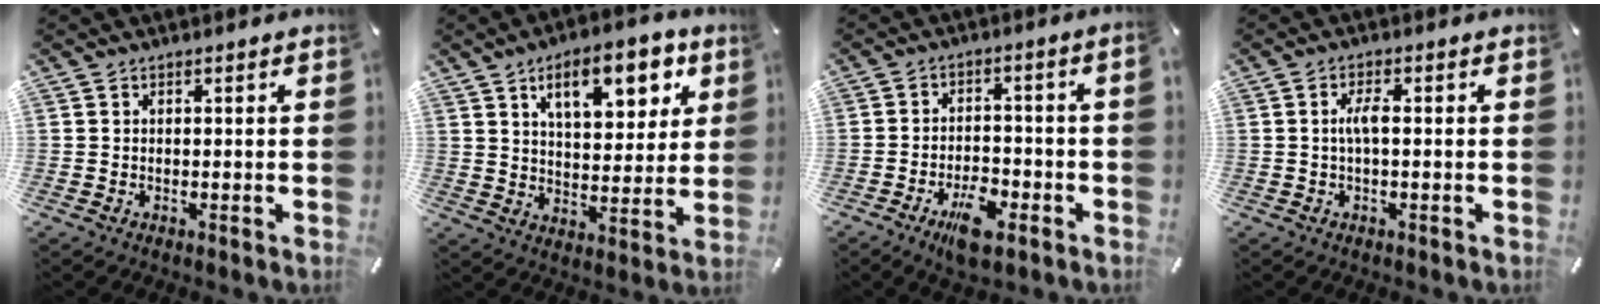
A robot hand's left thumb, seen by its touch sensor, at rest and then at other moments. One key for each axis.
{"total": 13.8, "fx": 7.4, "fy": 6.6, "fz": 9.6, "tx": -0.130, "ty": -0.024, "tz": 0.122}
{"total": 8.4, "fx": -4.6, "fy": 3.1, "fz": 6.2, "tx": -0.111, "ty": 0.018, "tz": -0.079}
{"total": 3.8, "fx": -0.1, "fy": 1.2, "fz": 3.6, "tx": -0.068, "ty": 0.006, "tz": -0.004}